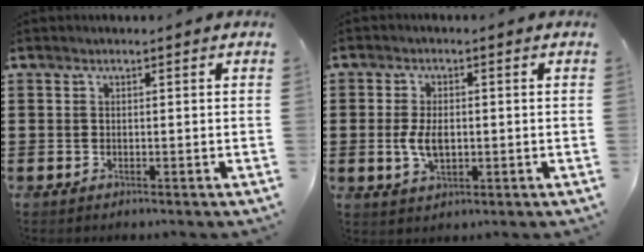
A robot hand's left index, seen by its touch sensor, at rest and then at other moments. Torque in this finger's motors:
{"motor_torque": [0.73, 0.65, 0.47, 0.13]}